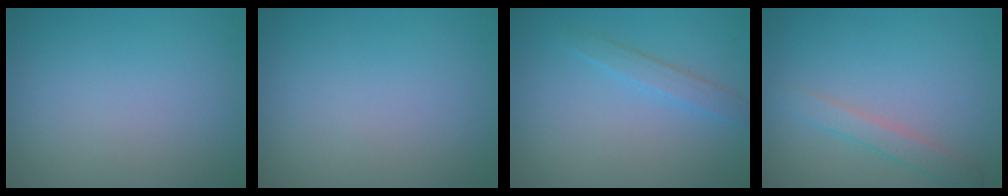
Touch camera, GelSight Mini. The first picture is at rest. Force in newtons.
{"total": 0.0}
{"total": 1.5, "press": 1.5, "slide": 0.1}
{"total": 1.8, "press": 1.8, "slide": 0.1}